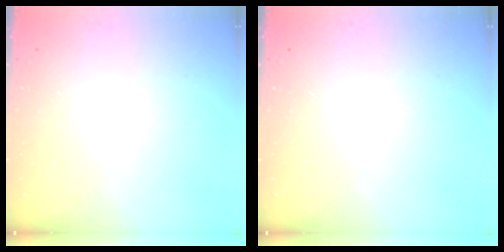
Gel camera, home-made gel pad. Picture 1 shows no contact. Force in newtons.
{"total": 0.0}